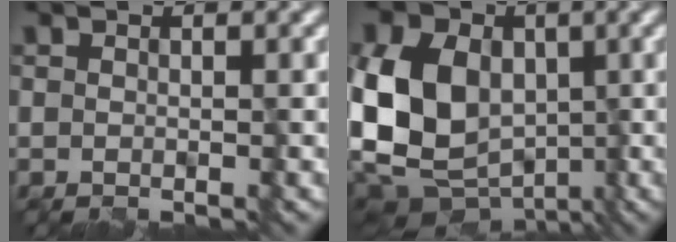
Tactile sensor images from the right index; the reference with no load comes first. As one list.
[{"total": 13.9, "force": [-0.8, 10.5, 9.0], "torque": [-0.184, 0.021, -0.032]}]